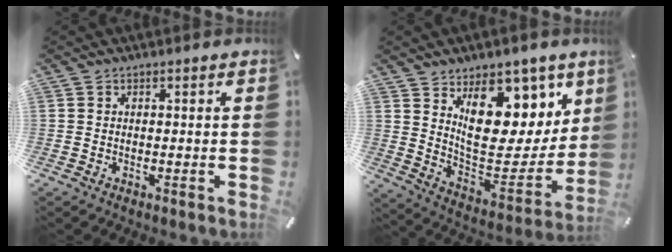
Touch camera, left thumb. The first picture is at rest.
{"total": 18.0, "force": [9.9, 11.2, 10.1], "torque": [-0.120, -0.091, 0.176]}